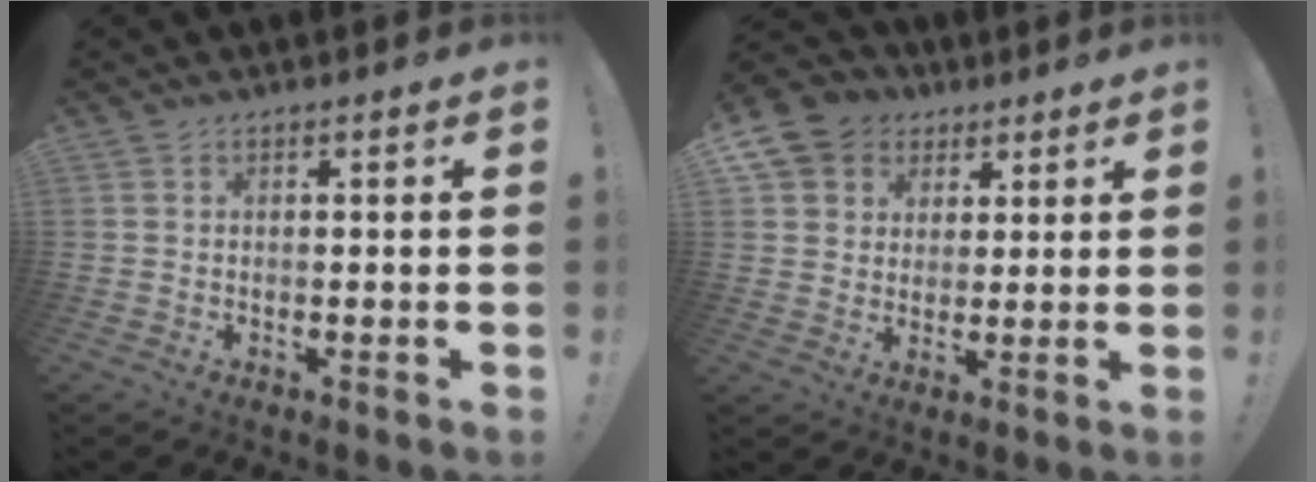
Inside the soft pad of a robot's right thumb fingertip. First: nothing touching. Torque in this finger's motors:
{"motor_torque": [-0.01, 0.14, 0.15, 0.02, 0.01]}